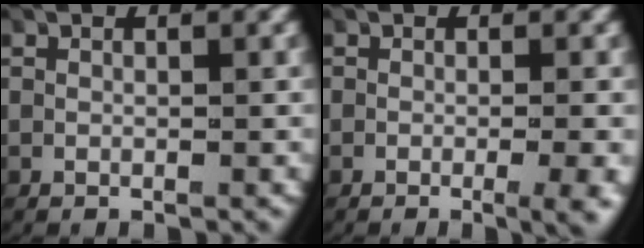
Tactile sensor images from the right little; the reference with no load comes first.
{"total": 2.7, "force": [-0.9, 0.3, 2.6], "torque": [-0.023, 0.002, -0.021]}